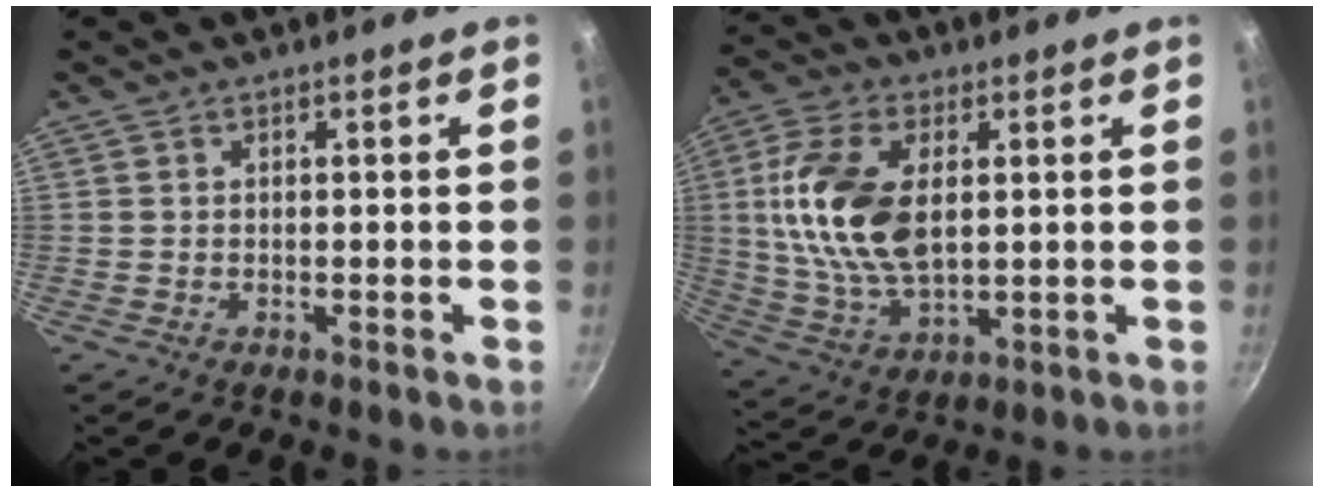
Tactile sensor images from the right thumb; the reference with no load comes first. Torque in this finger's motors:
{"motor_torque": [2.04, 2.18, 1.84, 0.24, 0.29]}